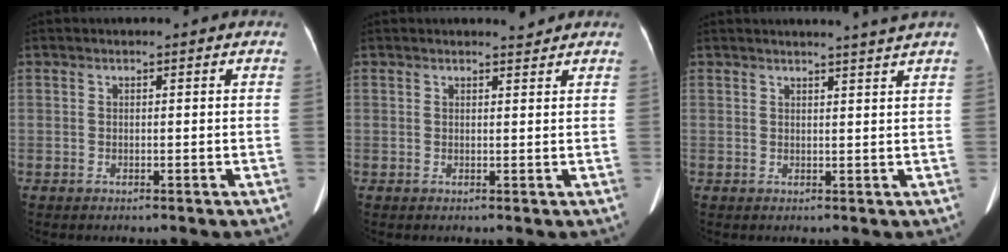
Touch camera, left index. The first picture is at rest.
{"total": 1.2, "force": [1.2, 0.0, 0.0], "torque": [-0.006, -0.009, 0.019]}
{"total": 3.8, "force": [3.3, -1.3, 1.3], "torque": [-0.018, -0.006, 0.037]}